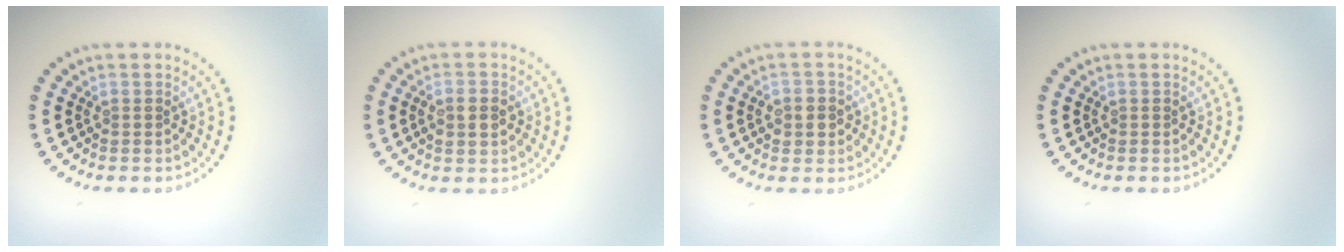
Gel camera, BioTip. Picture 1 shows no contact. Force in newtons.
{"total": 2.3, "press": 2.3, "slide": 0.3}
{"total": 2.3, "press": 2.3, "slide": 0.4}
{"total": 0.0}